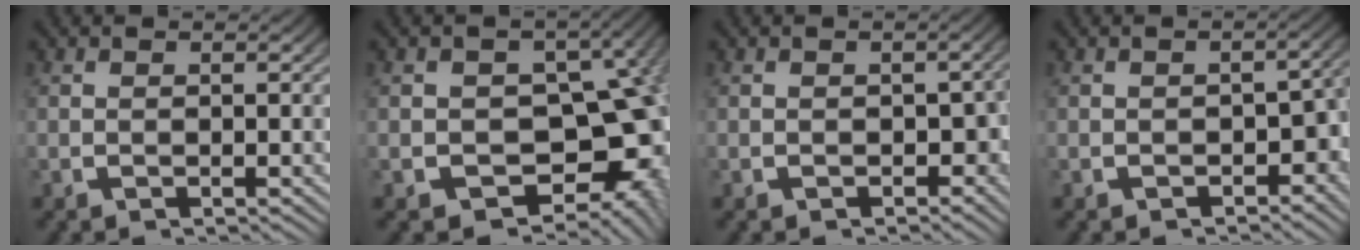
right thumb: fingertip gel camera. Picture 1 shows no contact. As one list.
[{"total": 14.5, "force": [-2.2, 11.2, 8.9], "torque": [-0.136, -0.060, -0.020]}, {"total": 1.9, "force": [-1.0, 1.4, 0.9], "torque": [-0.012, -0.013, -0.009]}, {"total": 2.9, "force": [-1.6, 1.6, 1.7], "torque": [-0.023, -0.015, -0.015]}]